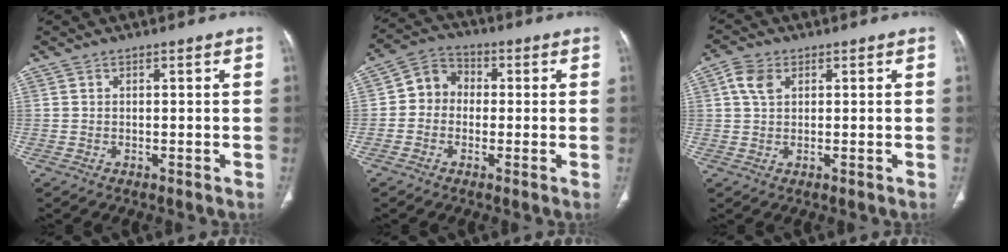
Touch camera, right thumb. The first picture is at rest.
{"total": 6.6, "force": [-0.3, 5.8, 3.1], "torque": [-0.029, 0.023, -0.022]}
{"total": 4.3, "force": [1.3, 2.9, 2.9], "torque": [-0.062, 0.005, 0.026]}